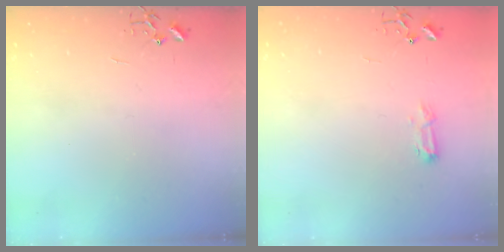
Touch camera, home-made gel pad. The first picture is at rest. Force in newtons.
{"total": 7.7, "press": 7.6, "slide": 0.9}